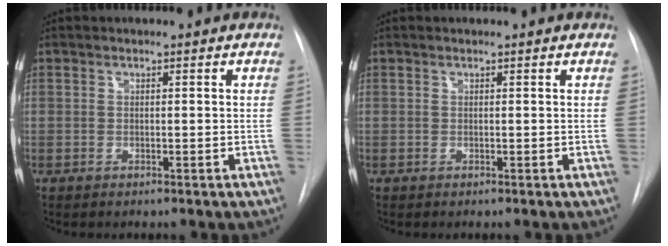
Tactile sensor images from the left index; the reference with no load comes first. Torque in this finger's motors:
{"motor_torque": [0.00, 0.00, 0.01, 0.00]}